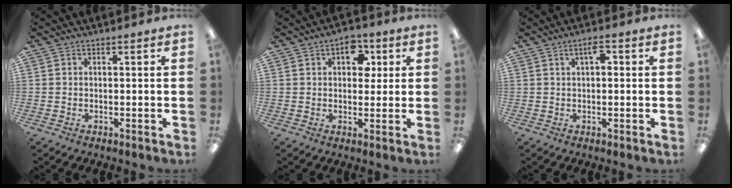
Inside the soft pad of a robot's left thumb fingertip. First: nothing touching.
{"total": 6.8, "force": [2.9, 4.3, 4.4], "torque": [-0.046, -0.005, 0.043]}
{"total": 3.5, "force": [1.3, 1.5, 2.9], "torque": [-0.043, 0.000, 0.018]}